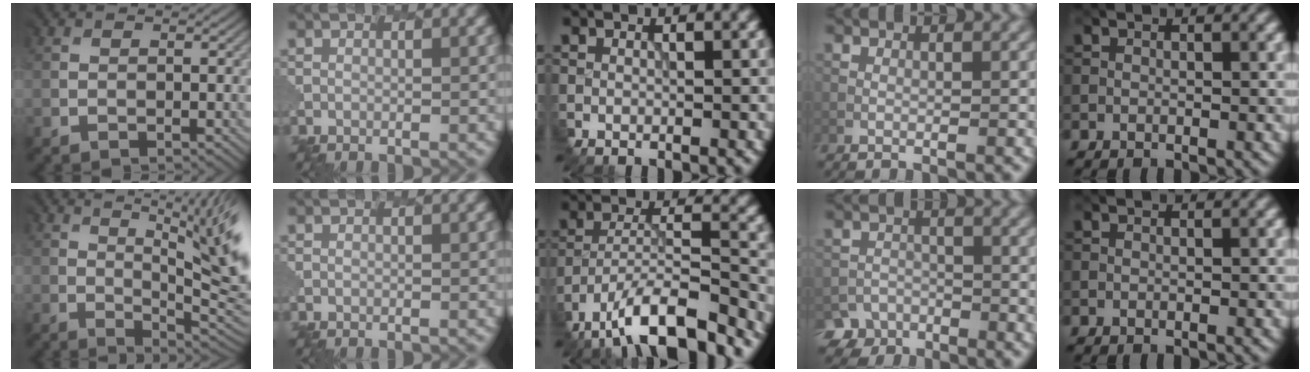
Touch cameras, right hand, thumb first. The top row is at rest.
{"thumb": {"total": 11.0, "force": [3.1, 2.4, 10.3], "torque": [-0.124, 0.033, 0.053]}, "middle": {"total": 10.6, "force": [-8.1, 2.8, 6.1], "torque": [-0.100, 0.007, -0.146]}, "ring": {"total": 4.5, "force": [-3.5, 2.8, 0.3], "torque": [0.013, 0.000, -0.052]}}